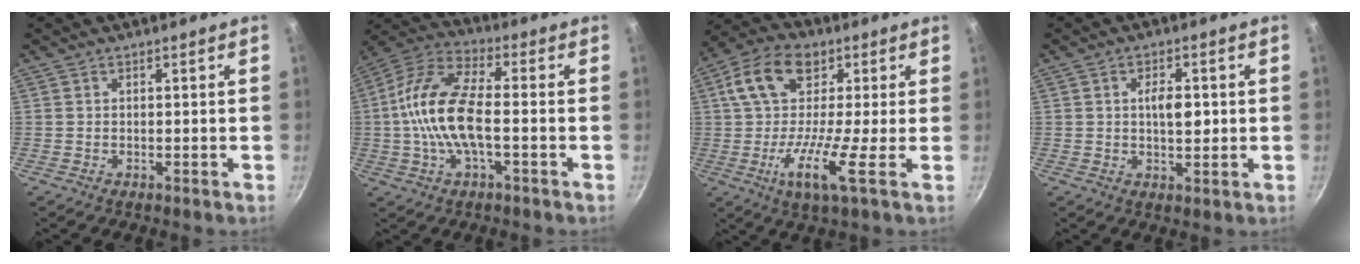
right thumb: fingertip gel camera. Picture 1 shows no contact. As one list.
[{"total": 14.7, "force": [-1.6, 6.1, 13.3], "torque": [-0.259, 0.037, -0.048]}, {"total": 14.1, "force": [0.3, 5.9, 12.8], "torque": [-0.228, 0.014, -0.023]}, {"total": 5.1, "force": [0.4, 2.6, 4.4], "torque": [-0.059, -0.001, 0.003]}]